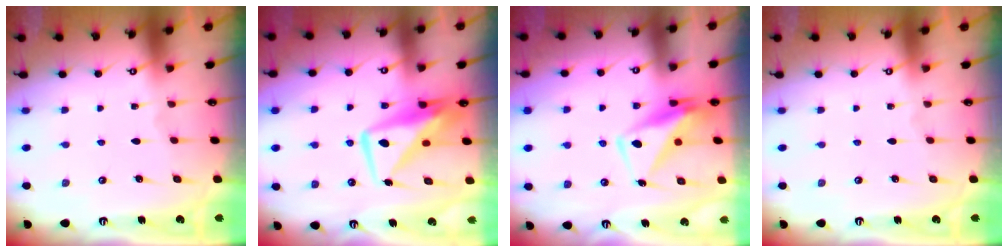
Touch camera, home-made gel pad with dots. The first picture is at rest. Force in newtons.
{"total": 10.0, "press": 9.9, "slide": 1.3}
{"total": 10.1, "press": 9.9, "slide": 1.9}
{"total": 0.0}